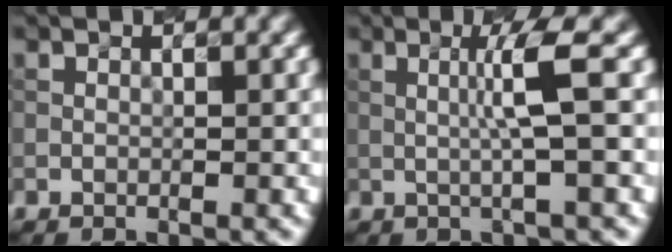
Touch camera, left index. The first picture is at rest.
{"total": 3.2, "force": [0.3, -0.1, 3.2], "torque": [-0.064, 0.001, 0.005]}